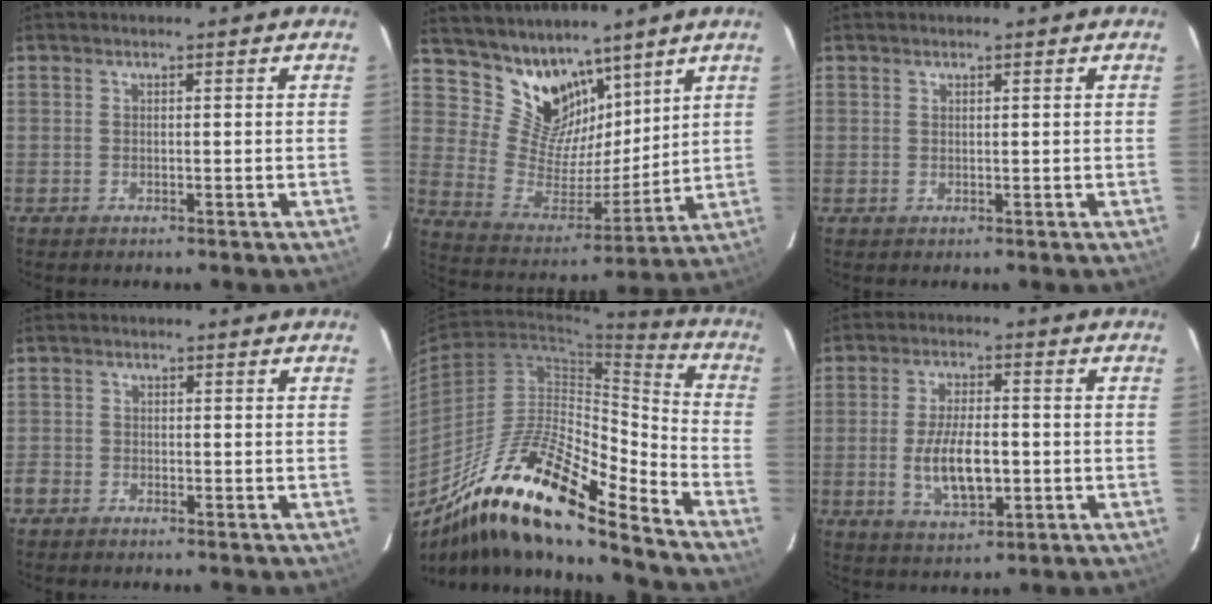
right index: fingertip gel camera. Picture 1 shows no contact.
{"total": 13.8, "force": [10.3, 8.1, 4.2], "torque": [-0.087, 0.000, 0.204]}
{"total": 0.8, "force": [0.4, 0.7, 0.0], "torque": [0.002, 0.004, 0.006]}
{"total": 2.3, "force": [-1.7, 1.5, 0.4], "torque": [-0.014, 0.000, -0.034]}
{"total": 21.1, "force": [-15.1, 4.3, 14.1], "torque": [-0.246, -0.011, -0.280]}
{"total": 9.8, "force": [-1.8, 4.3, 8.7], "torque": [-0.168, -0.008, -0.025]}